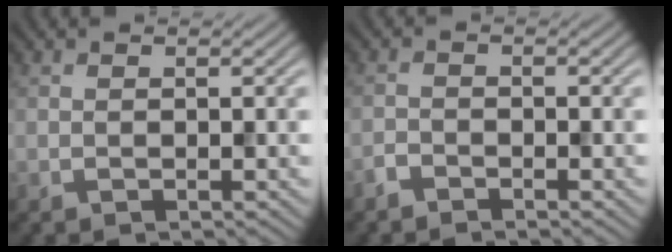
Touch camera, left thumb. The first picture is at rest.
{"total": 1.4, "force": [-1.3, 0.4, 0.3], "torque": [-0.006, 0.000, -0.031]}